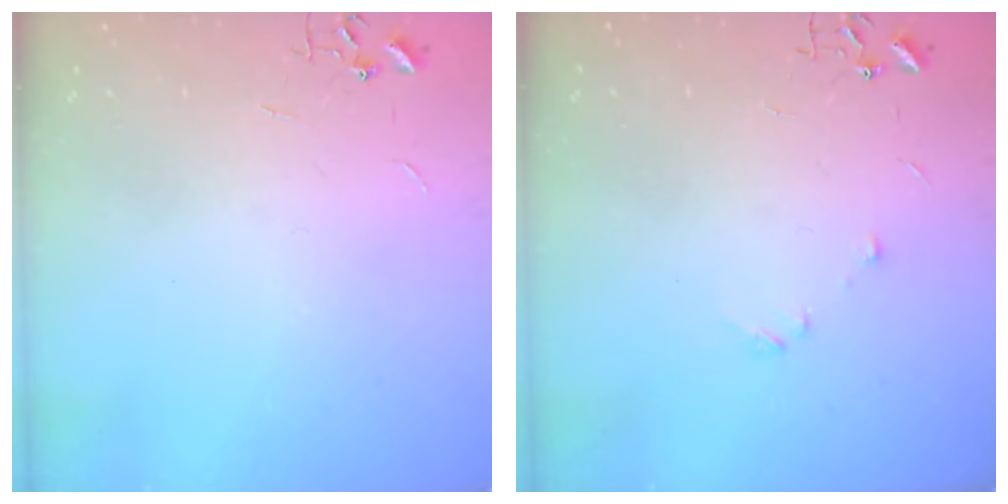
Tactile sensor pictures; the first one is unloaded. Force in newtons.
{"total": 5.1, "press": 5.0, "slide": 0.7}